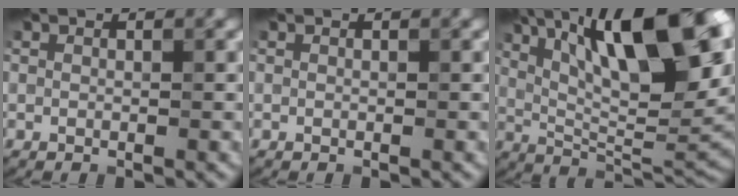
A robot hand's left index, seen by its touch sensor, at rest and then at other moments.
{"total": 0.0}
{"total": 16.1, "force": [6.5, 5.1, 13.8], "torque": [-0.220, 0.015, 0.112]}